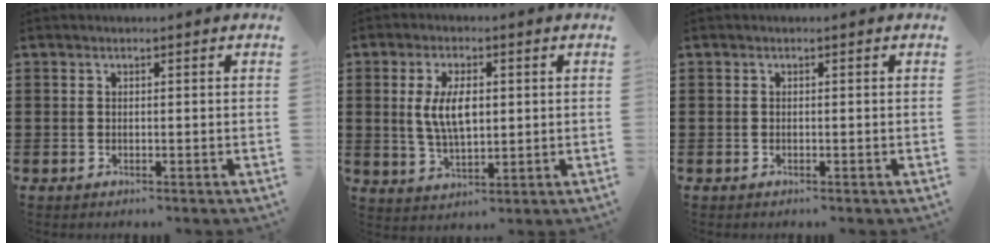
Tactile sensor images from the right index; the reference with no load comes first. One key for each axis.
{"total": 6.7, "fx": 0.7, "fy": 3.0, "fz": 6.0, "tx": -0.118, "ty": 0.003, "tz": 0.007}
{"total": 0.0}